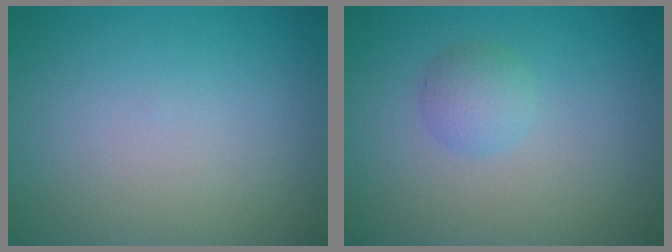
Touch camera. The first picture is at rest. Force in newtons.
{"total": 1.9, "press": 1.9, "slide": 0.1}